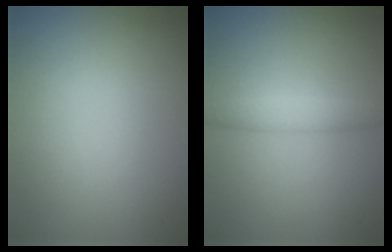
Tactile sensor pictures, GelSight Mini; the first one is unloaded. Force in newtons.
{"total": 1.9, "press": 1.9, "slide": 0.0}